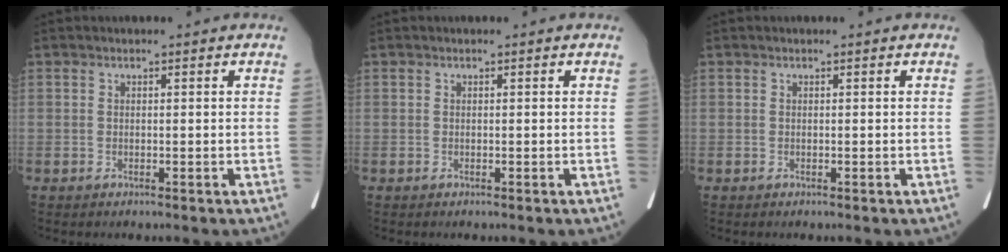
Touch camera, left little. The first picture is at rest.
{"total": 0.0}
{"total": 0.0}